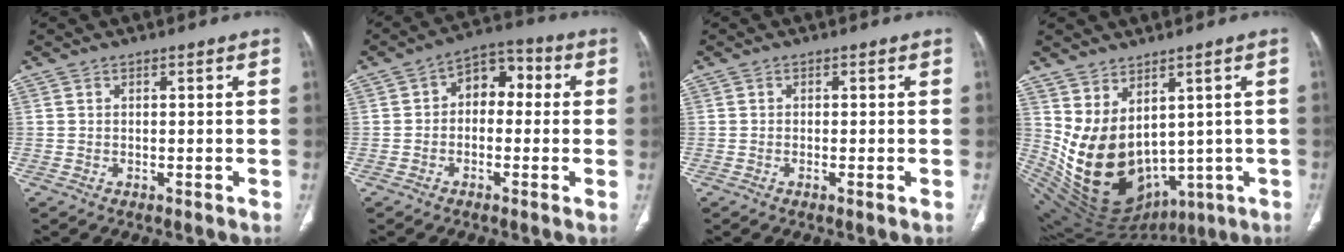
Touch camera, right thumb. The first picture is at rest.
{"total": 7.7, "force": [0.4, 5.3, 5.6], "torque": [-0.050, 0.033, -0.009]}
{"total": 1.0, "force": [-0.4, 0.1, 0.9], "torque": [-0.022, -0.002, -0.009]}
{"total": 16.6, "force": [0.9, 11.4, 12.0], "torque": [-0.196, -0.028, 0.064]}